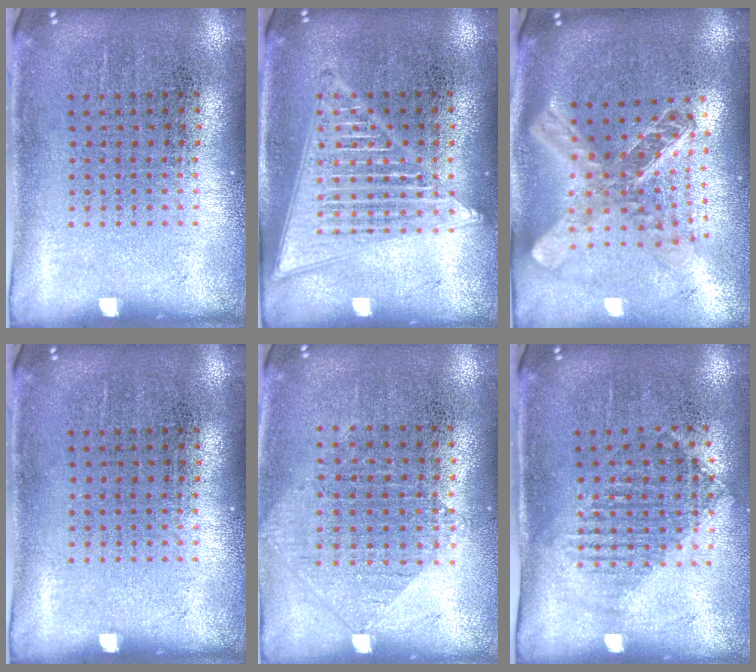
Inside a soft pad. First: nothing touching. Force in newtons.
{"total": 3.1, "press": 3.1, "slide": 0.3}
{"total": 2.5, "press": 2.0, "slide": 1.6}
{"total": 0.0}
{"total": 0.9, "press": 0.9, "slide": 0.3}
{"total": 1.2, "press": 1.1, "slide": 0.5}